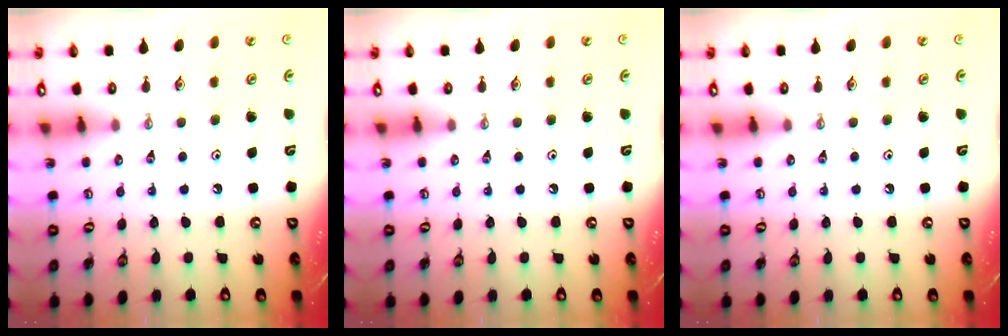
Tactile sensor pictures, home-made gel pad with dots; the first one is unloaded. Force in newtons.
{"total": 0.0}
{"total": 0.0}